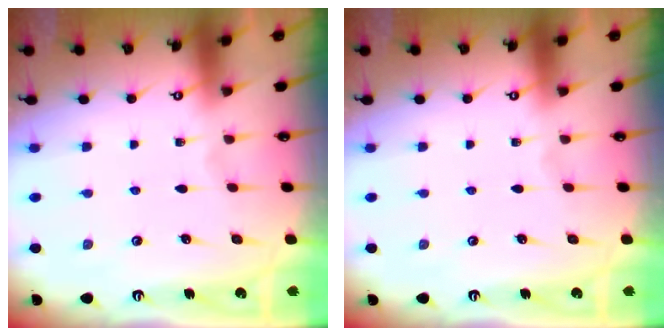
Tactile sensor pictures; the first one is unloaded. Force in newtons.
{"total": 0.0}